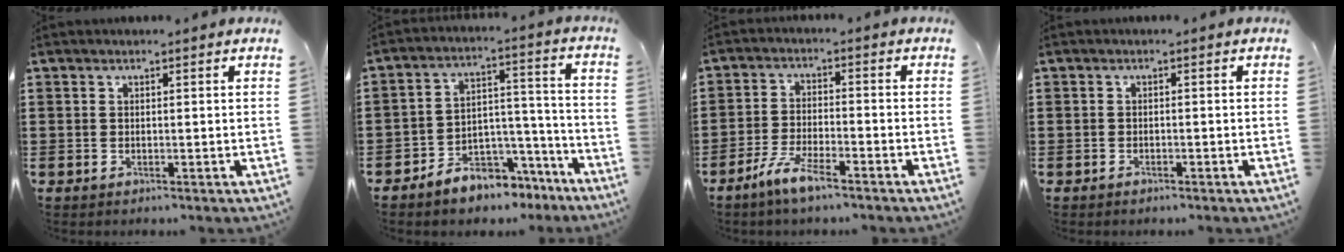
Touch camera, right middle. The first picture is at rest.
{"total": 5.8, "force": [-5.3, 2.5, 0.5], "torque": [-0.010, 0.018, -0.104]}
{"total": 5.4, "force": [-4.1, 0.8, 3.3], "torque": [-0.080, -0.006, -0.082]}
{"total": 0.9, "force": [-0.8, 0.4, 0.1], "torque": [-0.002, 0.002, -0.018]}